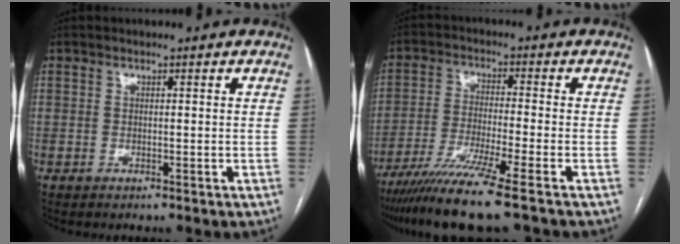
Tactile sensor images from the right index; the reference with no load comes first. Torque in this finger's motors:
{"motor_torque": [1.09, -1.05, 0.81, 0.19]}